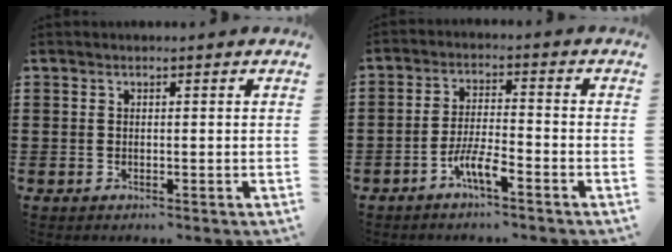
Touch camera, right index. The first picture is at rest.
{"total": 5.3, "force": [-3.4, 0.8, 3.9], "torque": [-0.094, -0.006, -0.069]}